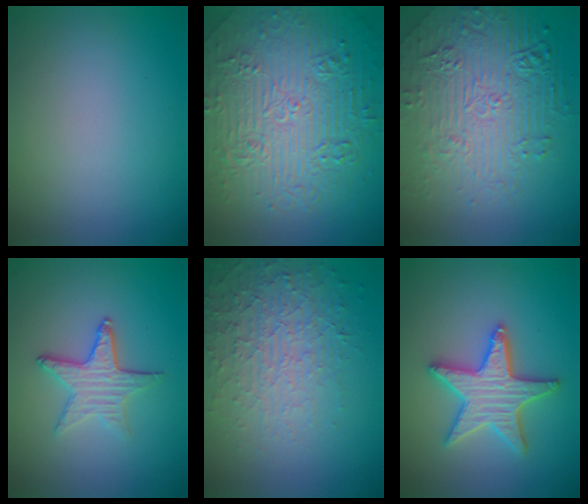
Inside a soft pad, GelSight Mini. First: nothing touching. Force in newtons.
{"total": 11.2, "press": 7.3, "slide": 8.4}
{"total": 7.8, "press": 5.6, "slide": 5.4}
{"total": 3.5, "press": 2.9, "slide": 2.0}
{"total": 3.9, "press": 3.8, "slide": 0.8}
{"total": 5.1, "press": 5.0, "slide": 0.9}